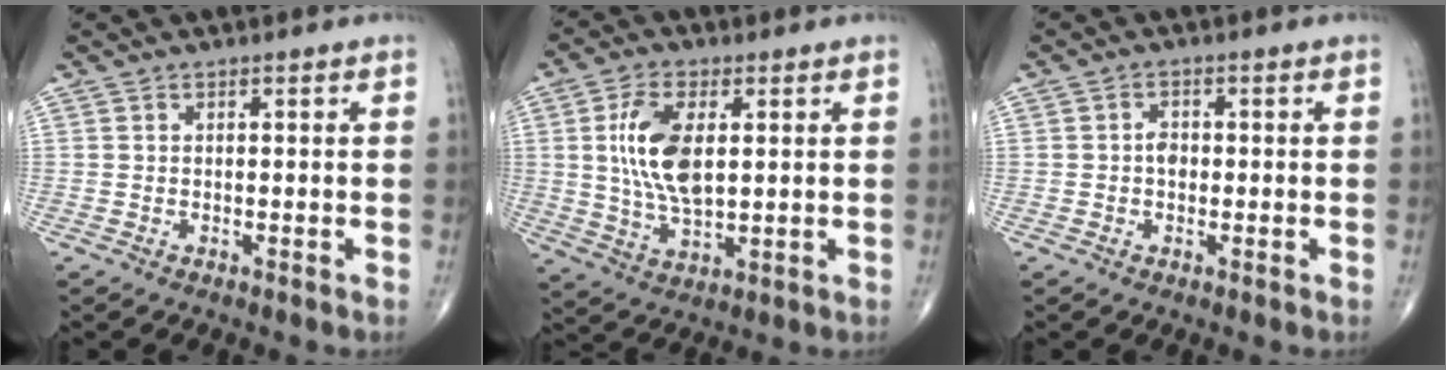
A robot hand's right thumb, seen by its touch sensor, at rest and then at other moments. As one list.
[{"total": 11.5, "force": [2.1, 5.7, 9.7], "torque": [-0.188, -0.010, 0.043]}, {"total": 2.2, "force": [-0.2, 1.6, 1.4], "torque": [-0.015, 0.005, -0.006]}]